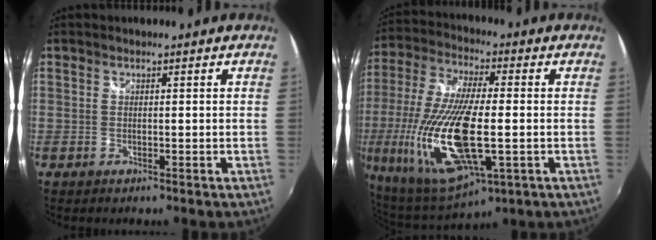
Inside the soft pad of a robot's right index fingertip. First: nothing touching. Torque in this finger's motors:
{"motor_torque": [2.14, 0.00, 1.05, 0.21]}